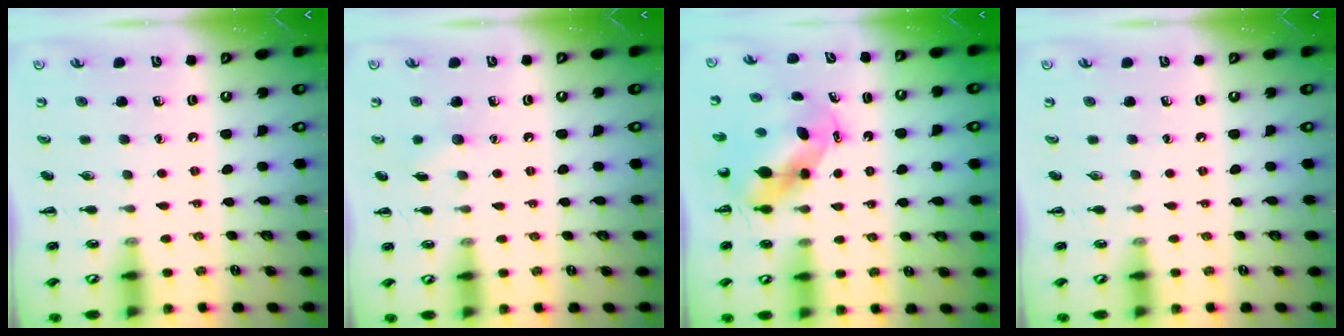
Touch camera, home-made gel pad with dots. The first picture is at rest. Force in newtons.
{"total": 5.1, "press": 5.0, "slide": 0.9}
{"total": 5.3, "press": 5.1, "slide": 1.4}
{"total": 0.0}